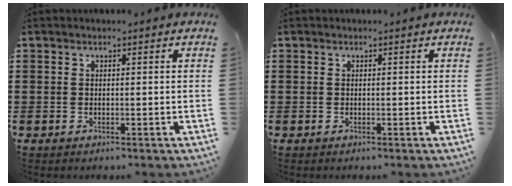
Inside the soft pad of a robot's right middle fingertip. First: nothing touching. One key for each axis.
{"total": 0.0}